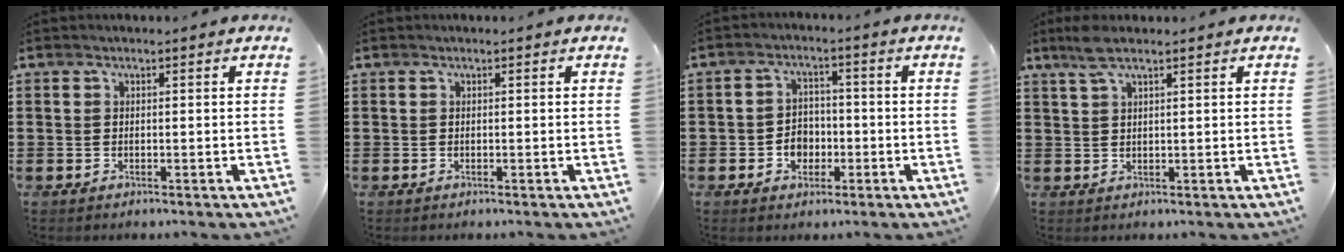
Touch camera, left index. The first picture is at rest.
{"total": 0.0}
{"total": 3.9, "force": [-1.4, 3.1, 1.8], "torque": [-0.041, 0.005, -0.030]}
{"total": 3.7, "force": [2.4, 0.7, 2.7], "torque": [-0.059, 0.004, 0.043]}